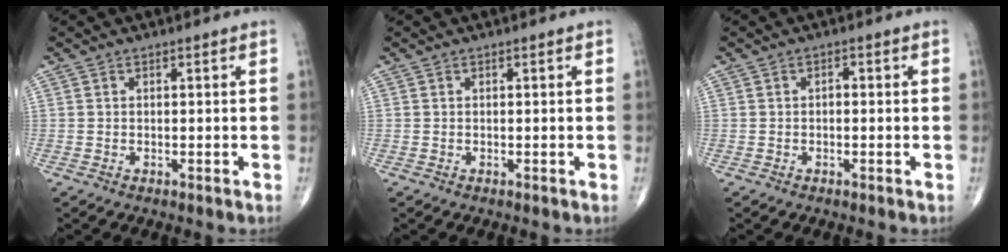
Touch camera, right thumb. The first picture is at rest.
{"total": 0.0}
{"total": 0.9, "force": [0.0, 0.5, 0.8], "torque": [-0.010, 0.003, -0.004]}